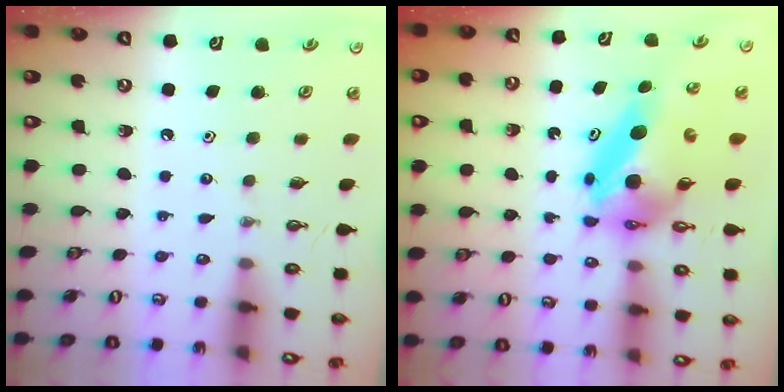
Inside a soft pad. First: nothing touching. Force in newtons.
{"total": 7.8, "press": 7.8, "slide": 0.6}